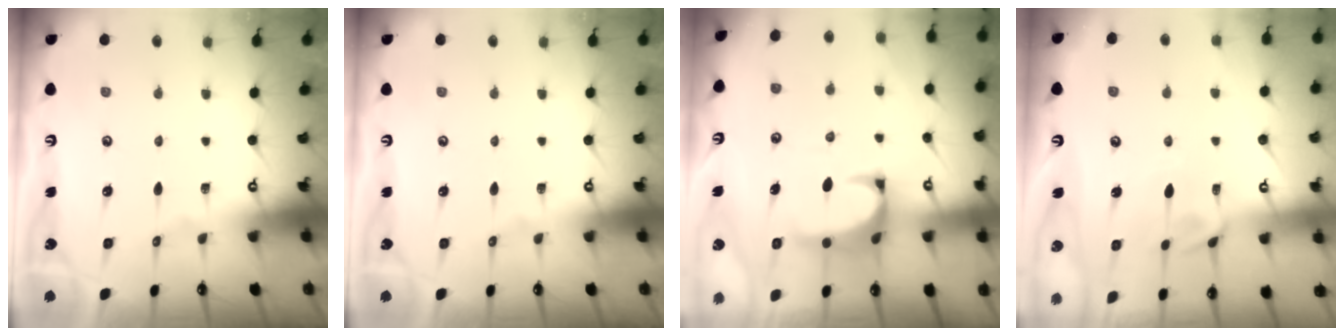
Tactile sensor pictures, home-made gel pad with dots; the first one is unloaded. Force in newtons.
{"total": 0.0}
{"total": 3.5, "press": 3.3, "slide": 1.2}
{"total": 2.7, "press": 2.4, "slide": 1.2}